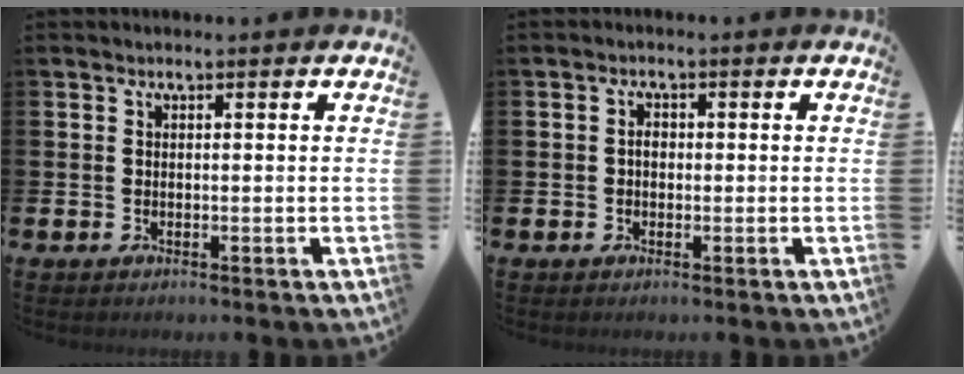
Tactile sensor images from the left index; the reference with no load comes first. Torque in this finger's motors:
{"motor_torque": [0.01, 0.06, 0.03, 0.00]}